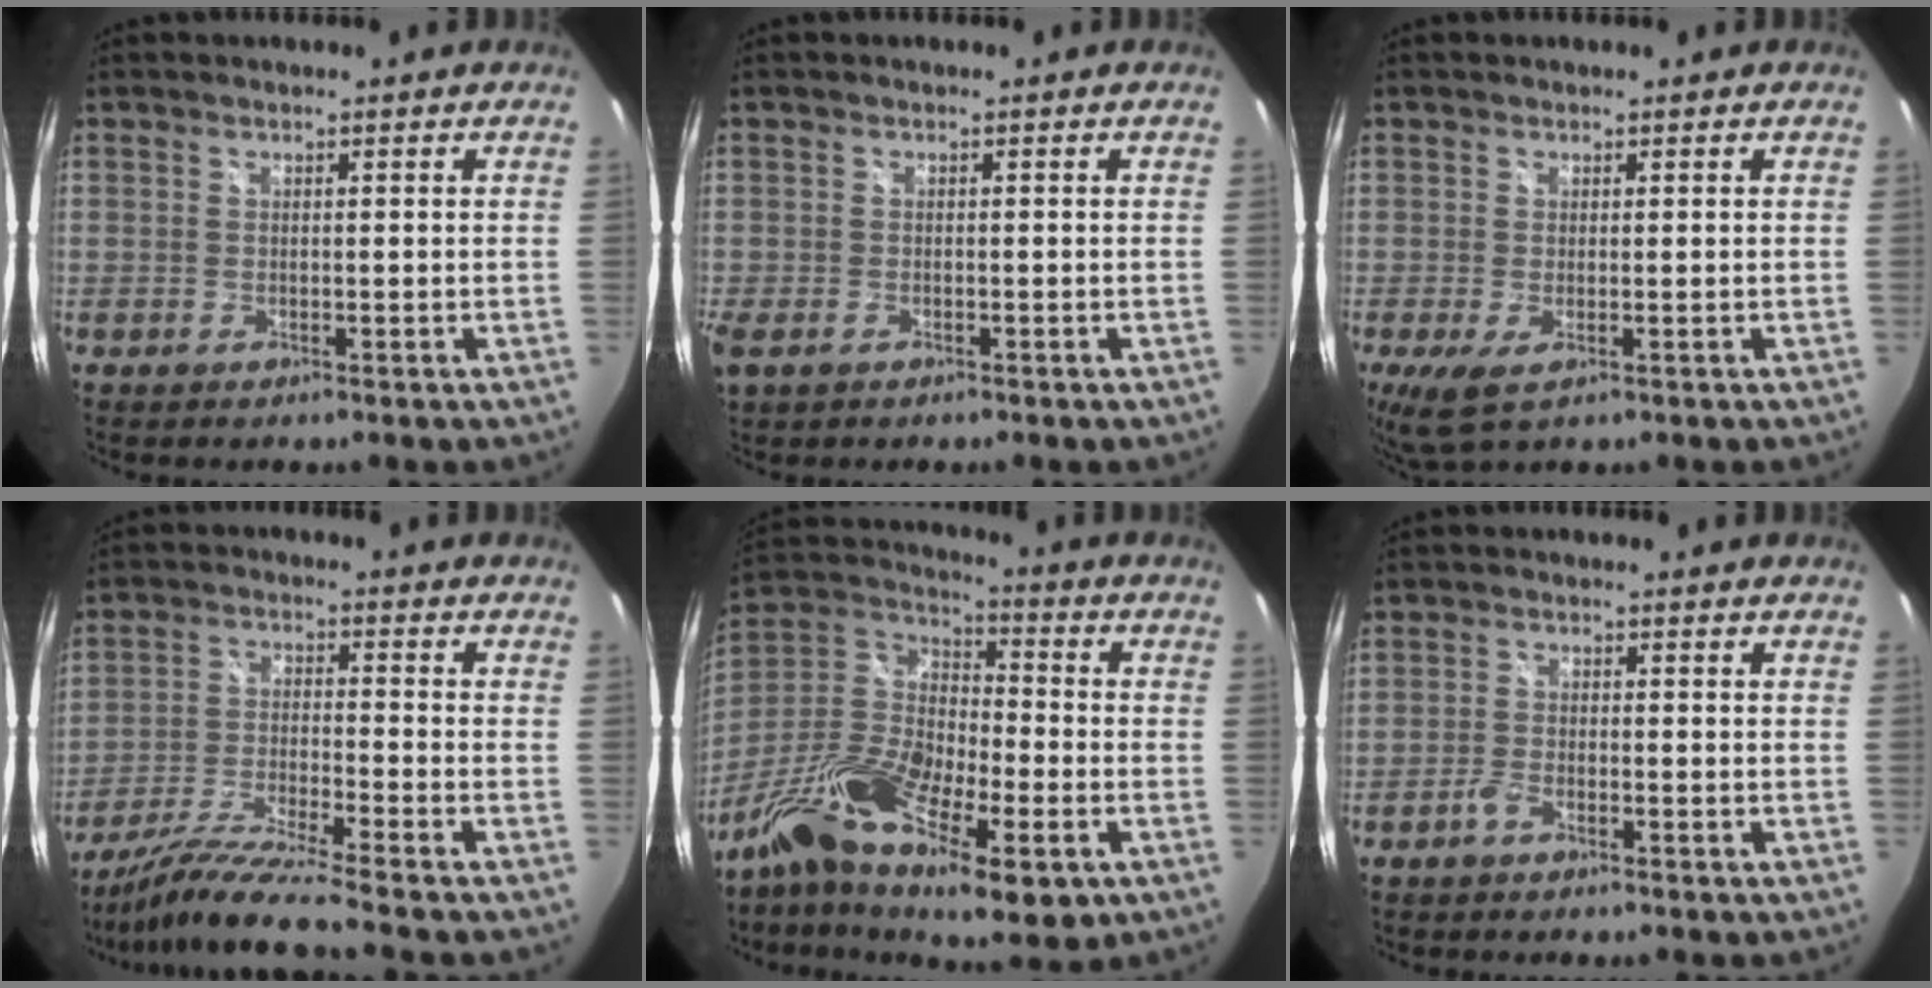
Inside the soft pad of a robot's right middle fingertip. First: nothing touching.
{"total": 4.4, "force": [-2.1, 2.7, 2.8], "torque": [-0.065, -0.015, -0.037]}
{"total": 4.2, "force": [-1.2, 1.6, 3.7], "torque": [-0.070, -0.018, -0.016]}
{"total": 11.2, "force": [-9.8, -1.8, 5.3], "torque": [-0.112, -0.016, -0.182]}
{"total": 20.7, "force": [-10.3, 8.1, 16.0], "torque": [-0.312, -0.033, -0.194]}
{"total": 2.5, "force": [-2.0, 0.9, 1.3], "torque": [-0.042, 0.002, -0.043]}